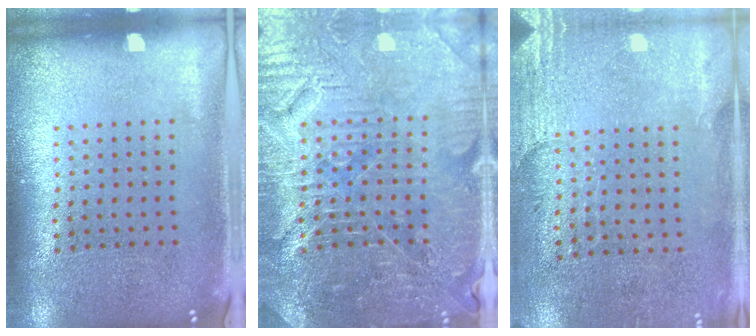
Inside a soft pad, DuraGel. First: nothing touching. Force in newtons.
{"total": 4.4, "press": 4.2, "slide": 1.3}
{"total": 2.8, "press": 2.4, "slide": 1.4}